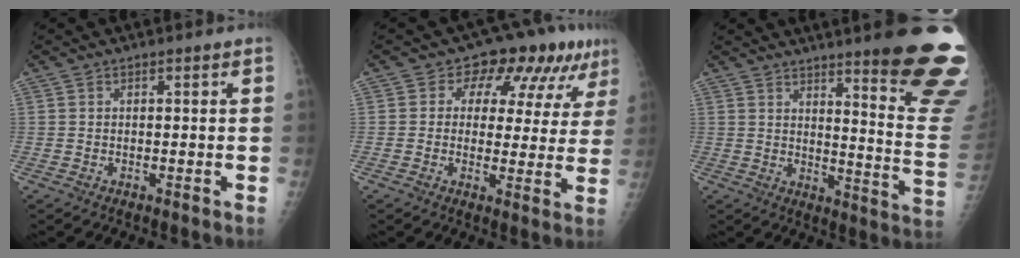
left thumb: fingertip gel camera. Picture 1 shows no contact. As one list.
[{"total": 11.8, "force": [6.2, 7.2, 7.0], "torque": [-0.042, -0.004, 0.073]}, {"total": 19.7, "force": [14.5, 1.7, 13.3], "torque": [-0.142, -0.125, 0.182]}]